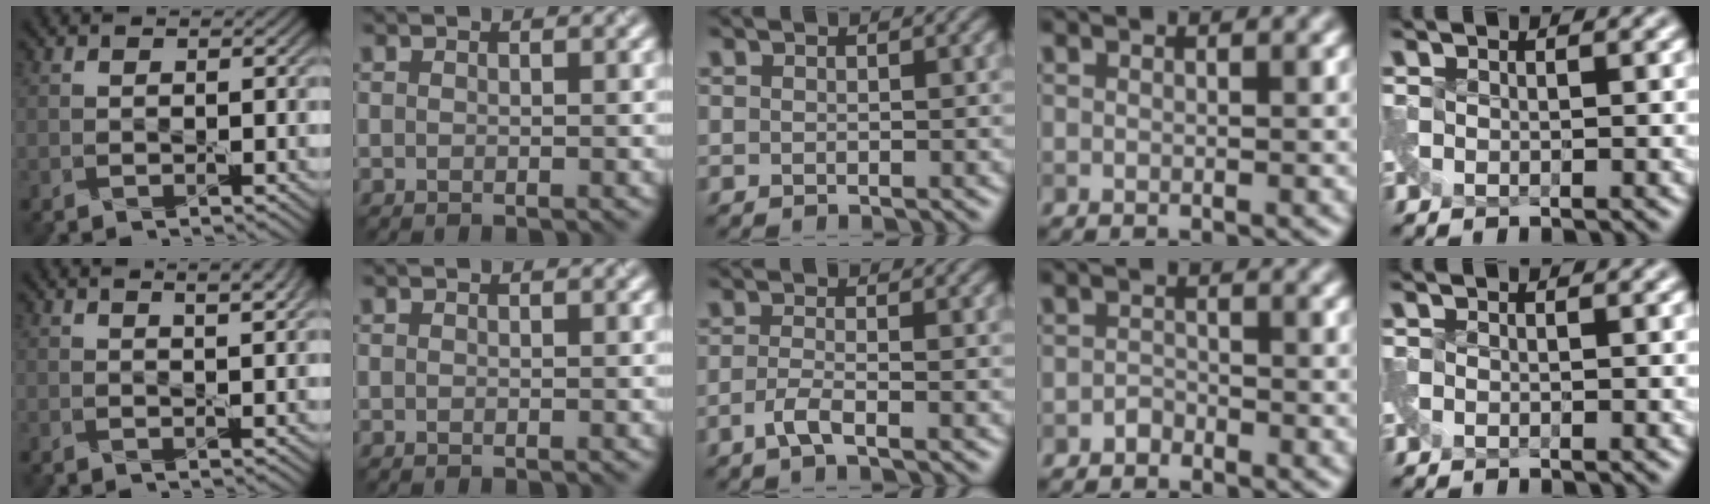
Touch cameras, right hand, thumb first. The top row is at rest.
{"thumb": {"total": 3.8, "force": [2.2, 1.0, 2.9], "torque": [-0.038, 0.007, 0.024]}, "middle": {"total": 1.9, "force": [-1.1, 0.4, 1.6], "torque": [-0.034, 0.000, -0.029]}, "ring": {"total": 1.0, "force": [-0.9, 0.5, 0.1], "torque": [0.001, 0.003, -0.017]}, "little": {"total": 0.5, "force": [-0.4, -0.3, -0.2], "torque": [0.002, -0.008, -0.010]}}